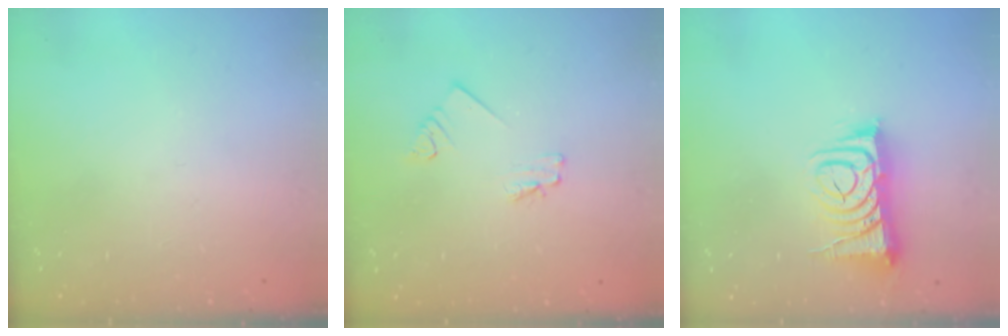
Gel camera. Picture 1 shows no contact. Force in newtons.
{"total": 1.6, "press": 1.5, "slide": 0.2}
{"total": 10.2, "press": 10.2, "slide": 1.1}